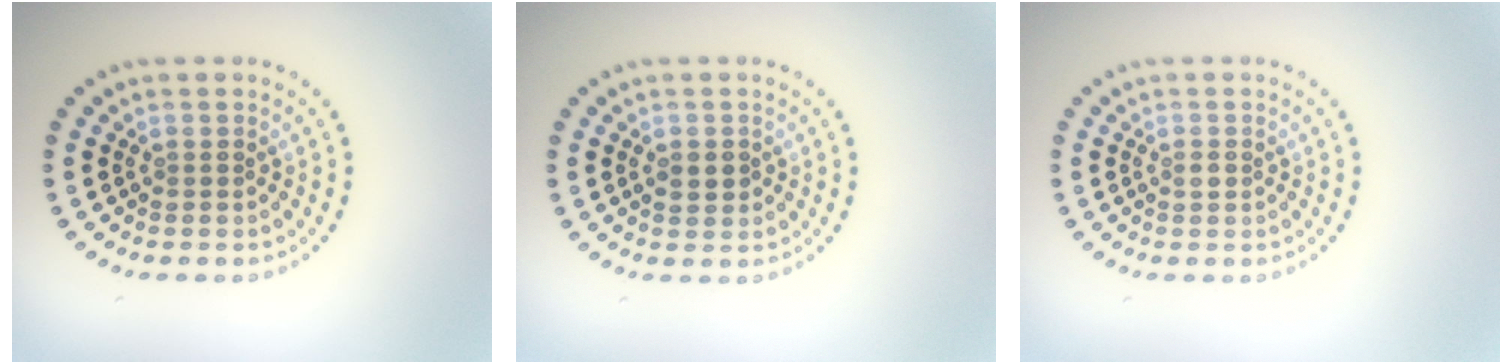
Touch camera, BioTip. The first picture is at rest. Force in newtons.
{"total": 1.6, "press": 1.6, "slide": 0.1}
{"total": 0.7, "press": 0.6, "slide": 0.2}